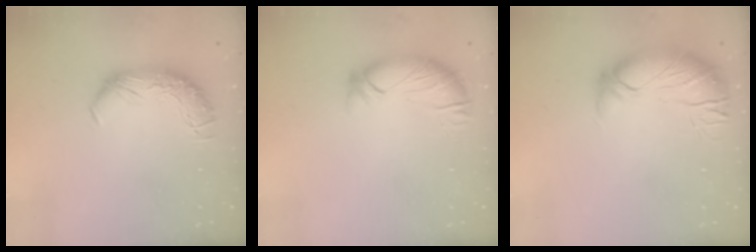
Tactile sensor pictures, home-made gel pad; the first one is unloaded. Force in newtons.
{"total": 3.1, "press": 3.0, "slide": 0.8}
{"total": 2.7, "press": 1.2, "slide": 2.4}